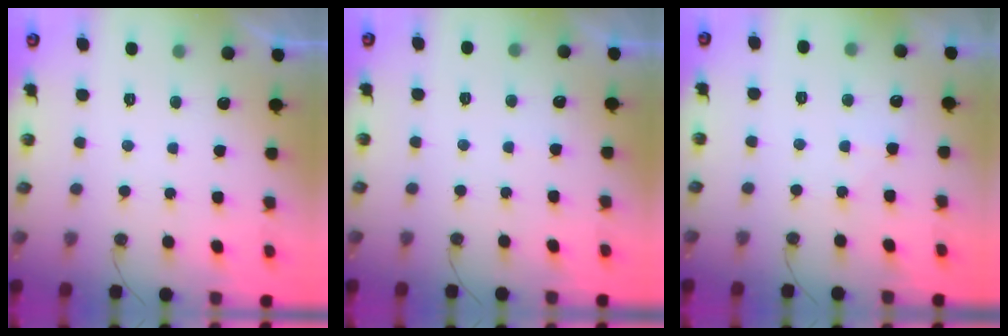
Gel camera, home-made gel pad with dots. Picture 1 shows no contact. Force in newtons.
{"total": 2.9, "press": 2.9, "slide": 0.5}
{"total": 4.2, "press": 4.2, "slide": 0.4}